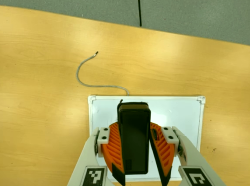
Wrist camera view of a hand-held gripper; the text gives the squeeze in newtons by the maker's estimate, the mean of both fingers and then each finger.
{"total": 9.8, "left": 9.1, "right": 10.5}